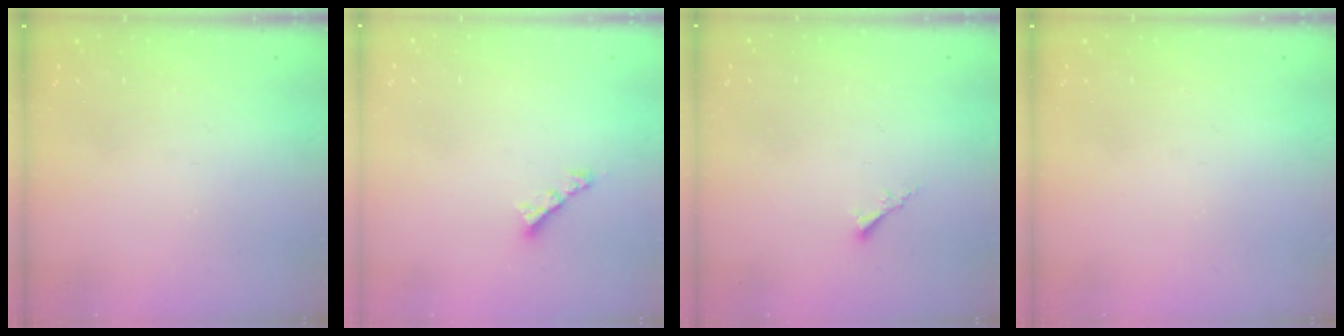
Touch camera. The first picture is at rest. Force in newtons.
{"total": 2.6, "press": 2.6, "slide": 0.1}
{"total": 1.7, "press": 1.6, "slide": 0.4}
{"total": 0.0}